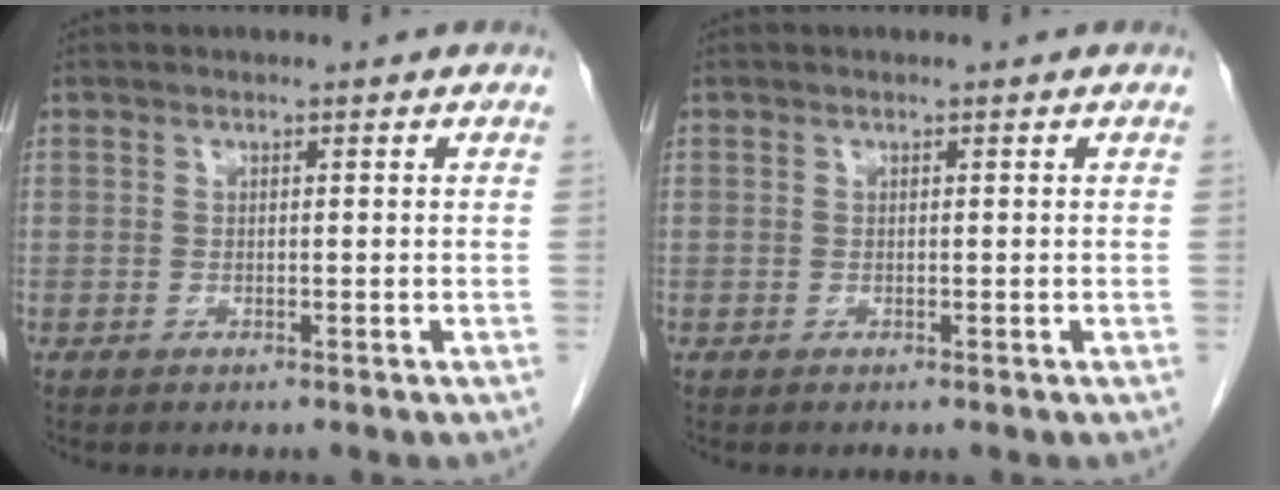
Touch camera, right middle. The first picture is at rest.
{"total": 0.0}